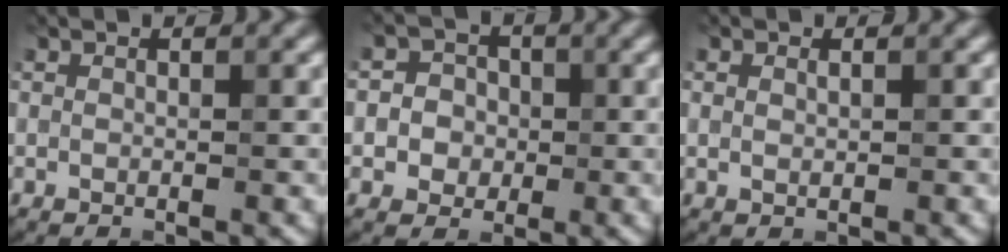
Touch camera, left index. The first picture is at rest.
{"total": 3.3, "force": [-0.1, 3.1, 1.2], "torque": [0.004, 0.006, -0.022]}
{"total": 0.7, "force": [0.2, 0.4, 0.5], "torque": [-0.009, 0.000, 0.005]}